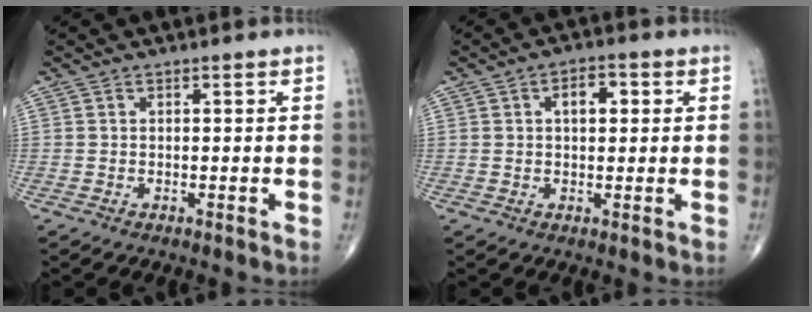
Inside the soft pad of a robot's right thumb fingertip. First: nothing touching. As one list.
[{"total": 4.5, "force": [1.1, 2.5, 3.6], "torque": [-0.041, 0.007, 0.014]}]